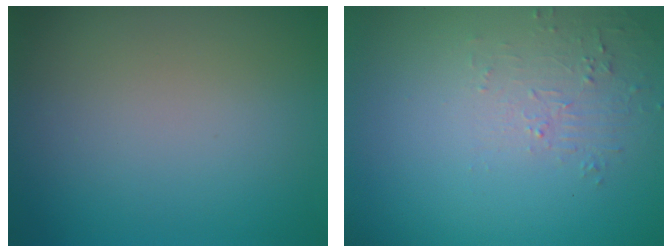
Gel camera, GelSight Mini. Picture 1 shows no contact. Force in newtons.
{"total": 1.6, "press": 0.4, "slide": 1.6}